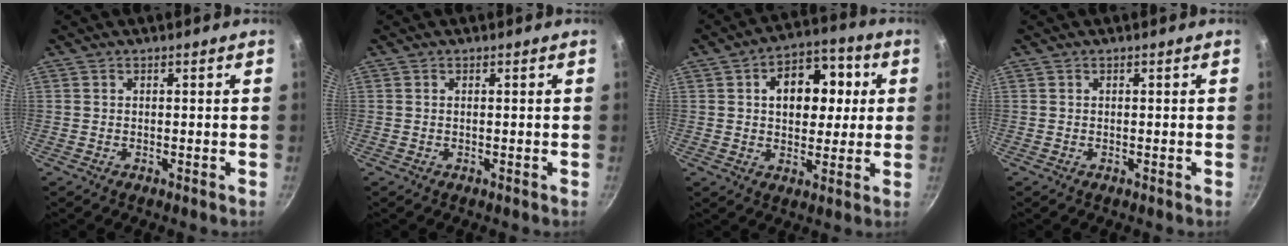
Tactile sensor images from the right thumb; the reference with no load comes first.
{"total": 0.0}
{"total": 13.3, "force": [2.8, 9.1, 9.3], "torque": [-0.092, 0.013, 0.031]}
{"total": 0.0}